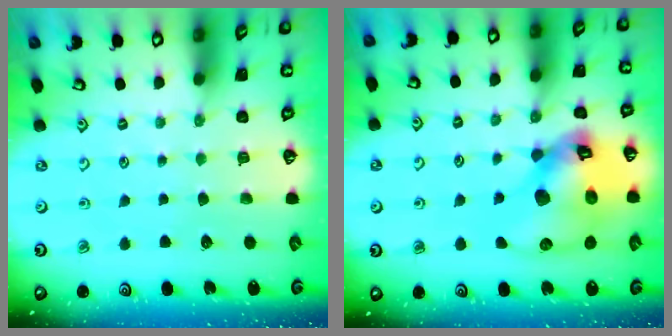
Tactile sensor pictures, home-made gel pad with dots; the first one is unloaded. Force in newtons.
{"total": 20.9, "press": 20.7, "slide": 2.7}